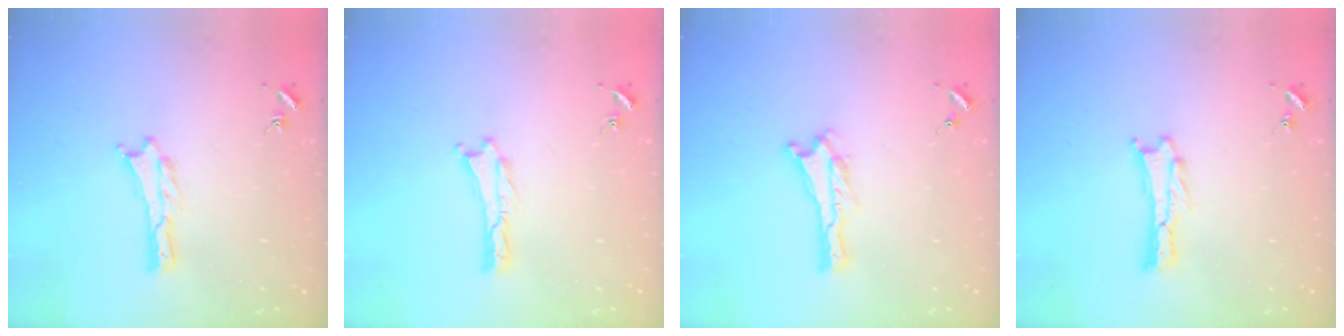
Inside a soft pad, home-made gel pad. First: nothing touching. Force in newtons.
{"total": 0.0}
{"total": 0.0}
{"total": 0.0}